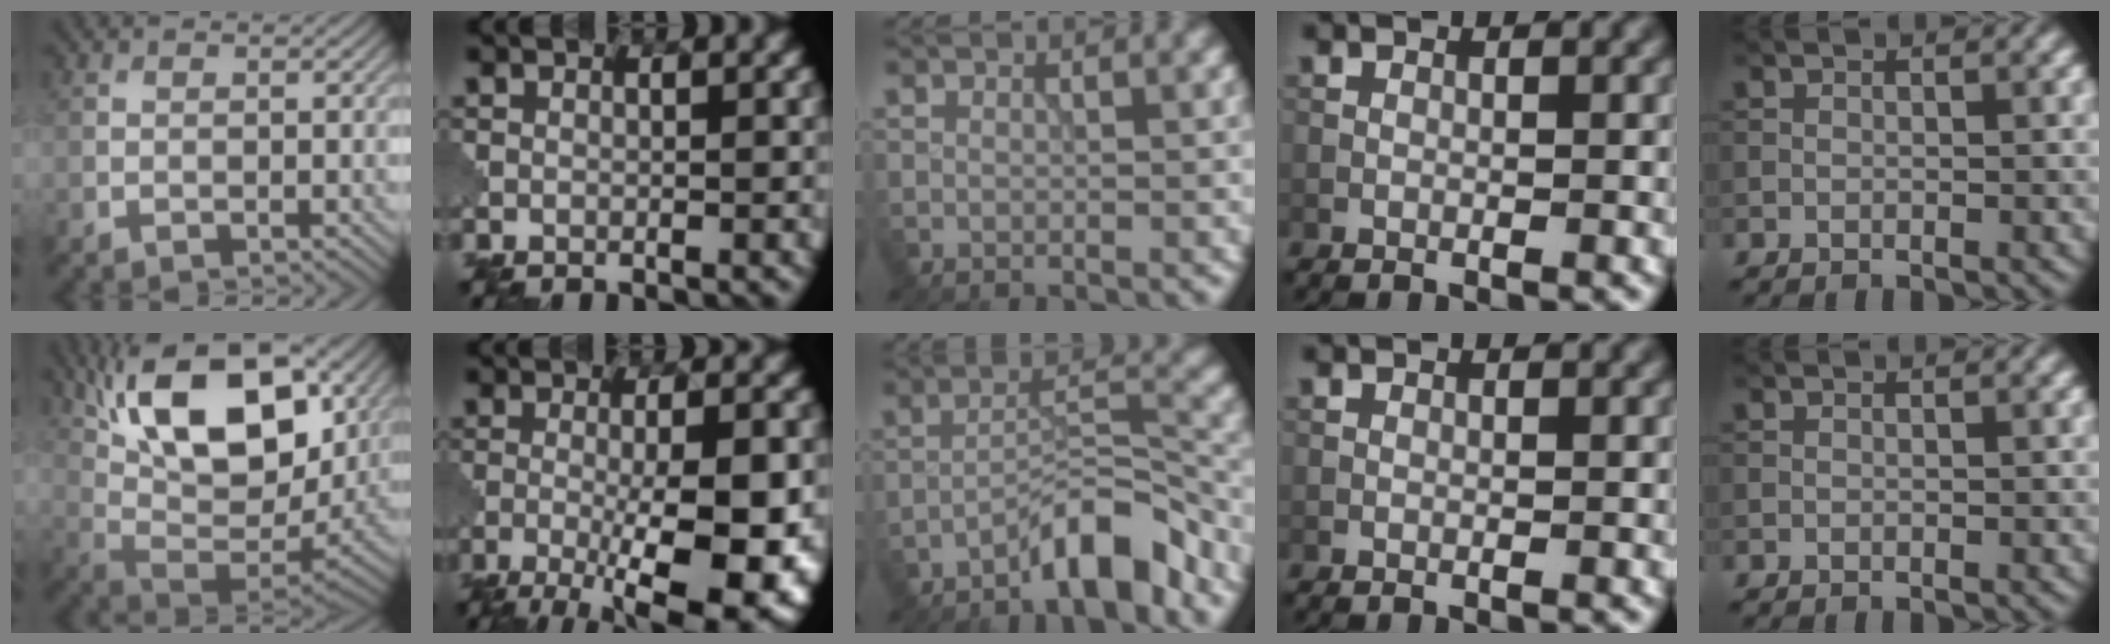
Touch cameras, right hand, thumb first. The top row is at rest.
{"thumb": {"total": 18.3, "force": [8.0, 9.1, 13.7], "torque": [-0.241, 0.024, 0.127]}, "index": {"total": 12.2, "force": [-3.9, 3.6, 11.0], "torque": [-0.167, -0.011, -0.051]}, "middle": {"total": 5.7, "force": [-4.2, 1.1, 3.6], "torque": [-0.054, 0.016, -0.080]}}